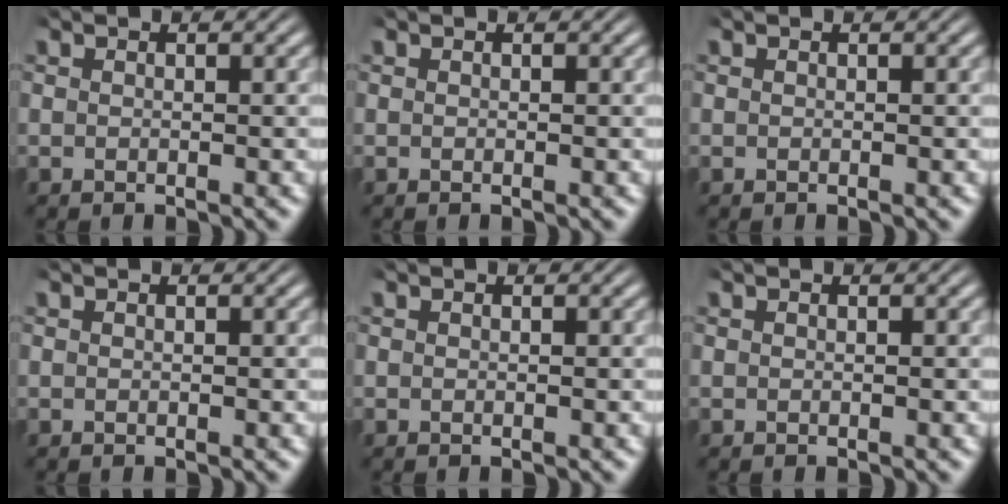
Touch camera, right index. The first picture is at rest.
{"total": 0.0}
{"total": 0.0}
{"total": 0.0}
{"total": 0.0}
{"total": 0.0}